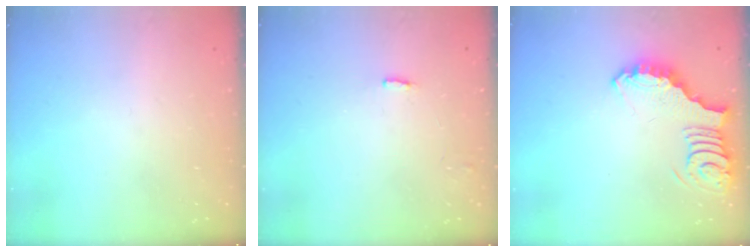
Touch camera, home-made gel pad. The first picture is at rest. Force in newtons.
{"total": 1.3, "press": 1.3, "slide": 0.2}
{"total": 3.9, "press": 3.9, "slide": 0.6}